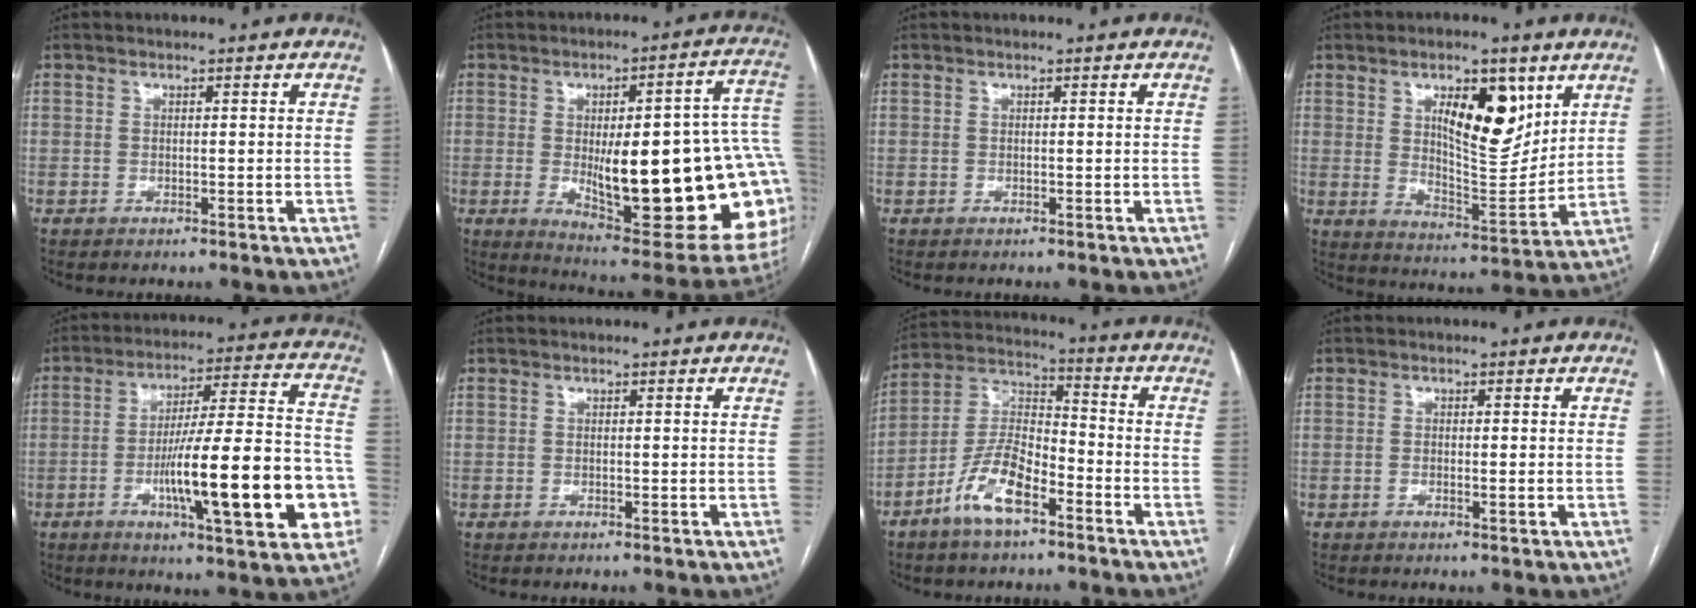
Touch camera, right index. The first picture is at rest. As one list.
[{"total": 29.1, "force": [-2.2, 7.2, 28.1], "torque": [-0.288, 0.014, -0.009]}, {"total": 0.0}, {"total": 12.9, "force": [5.5, 4.4, 10.8], "torque": [-0.169, -0.002, 0.098]}, {"total": 20.9, "force": [-5.9, 3.0, 19.9], "torque": [-0.267, 0.018, -0.078]}, {"total": 0.0}, {"total": 10.6, "force": [-6.0, 3.7, 7.8], "torque": [-0.168, 0.010, -0.116]}, {"total": 1.4, "force": [-0.3, 0.3, 1.3], "torque": [-0.023, 0.001, -0.001]}]